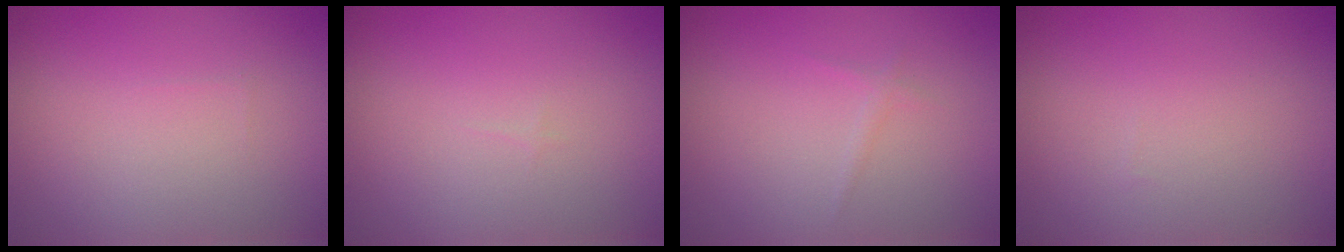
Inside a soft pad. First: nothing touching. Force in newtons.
{"total": 0.0}
{"total": 0.6, "press": 0.6, "slide": 0.1}
{"total": 0.0}